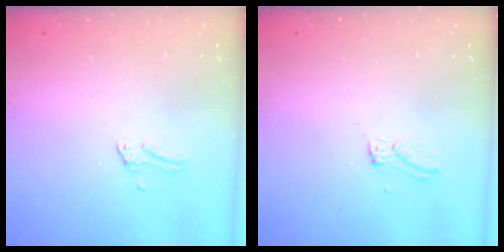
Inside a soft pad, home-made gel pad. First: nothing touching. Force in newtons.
{"total": 3.7, "press": 3.6, "slide": 0.5}